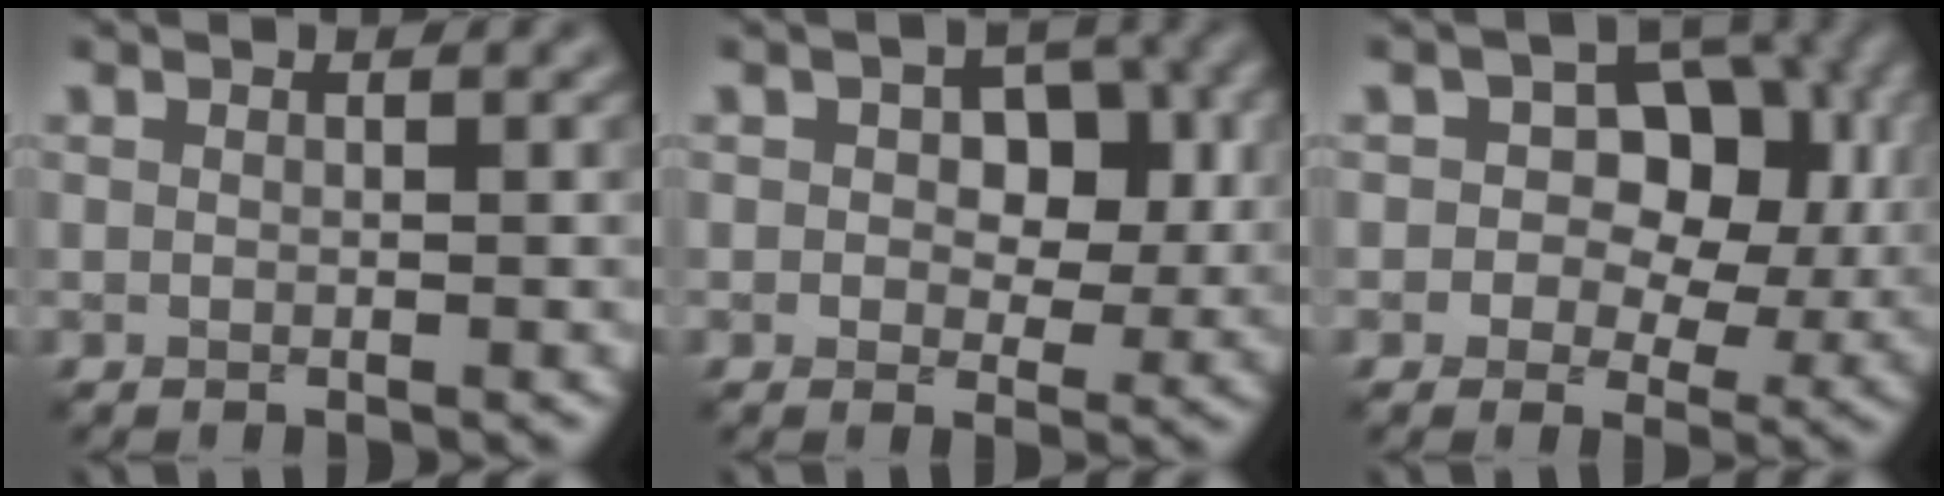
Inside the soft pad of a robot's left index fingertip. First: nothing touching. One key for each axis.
{"total": 5.3, "fx": 0.9, "fy": 3.3, "fz": 4.1, "tx": -0.050, "ty": -0.002, "tz": 0.008}
{"total": 9.3, "fx": 2.2, "fy": 6.8, "fz": 5.9, "tx": -0.061, "ty": 0.013, "tz": 0.012}